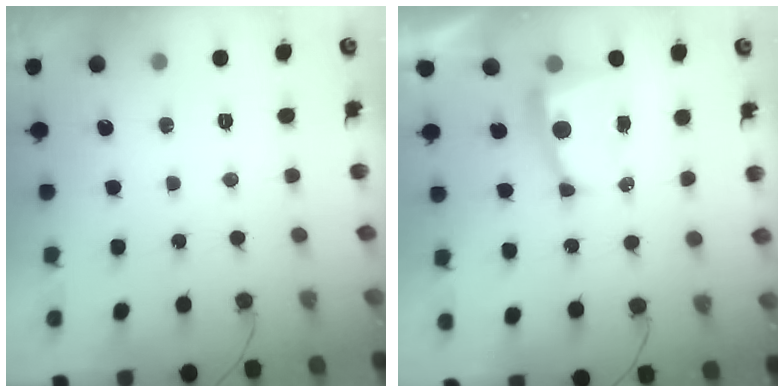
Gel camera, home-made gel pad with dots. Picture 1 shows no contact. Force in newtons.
{"total": 5.6, "press": 5.6, "slide": 0.5}